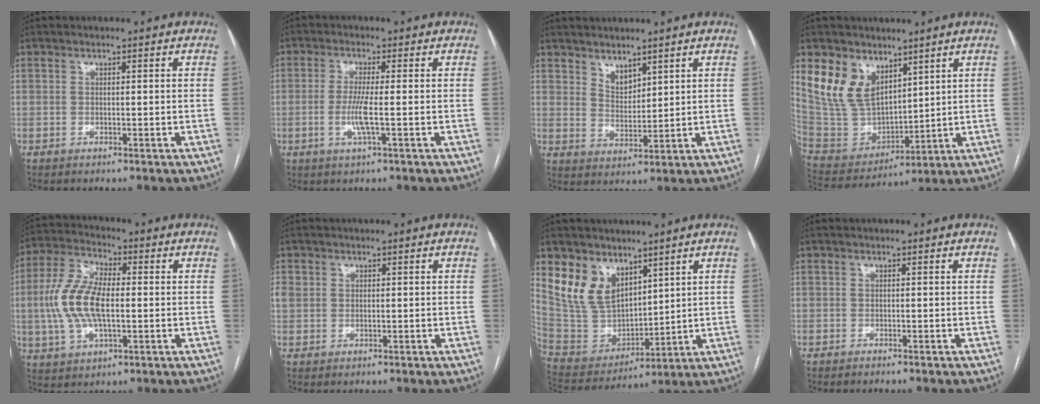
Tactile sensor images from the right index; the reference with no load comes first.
{"total": 4.3, "force": [-1.0, -0.2, 4.1], "torque": [-0.090, -0.009, -0.021]}
{"total": 3.8, "force": [2.9, 1.8, 1.7], "torque": [-0.031, -0.005, 0.065]}
{"total": 12.7, "force": [7.5, 7.9, 6.6], "torque": [-0.148, 0.012, 0.165]}
{"total": 11.9, "force": [-0.4, 5.0, 10.8], "torque": [-0.246, 0.015, -0.008]}
{"total": 1.7, "force": [0.4, 1.5, 0.7], "torque": [-0.021, 0.015, 0.013]}
{"total": 11.5, "force": [7.2, 7.2, 5.3], "torque": [-0.123, 0.014, 0.158]}
{"total": 1.5, "force": [-1.4, -0.1, 0.7], "torque": [-0.005, 0.000, -0.017]}